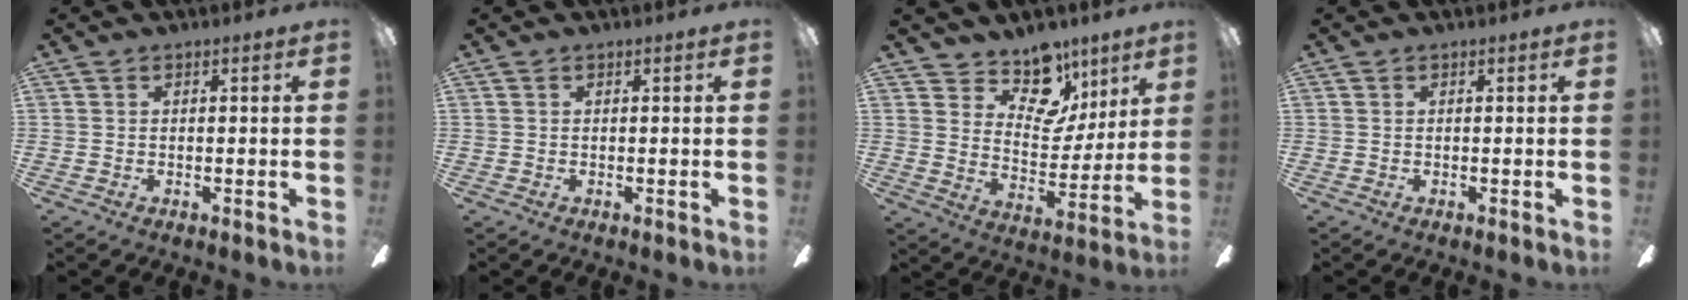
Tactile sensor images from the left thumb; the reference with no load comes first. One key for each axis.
{"total": 0.0}
{"total": 13.3, "fx": 9.8, "fy": 7.5, "fz": 5.0, "tx": -0.083, "ty": -0.073, "tz": 0.184}
{"total": 0.0}